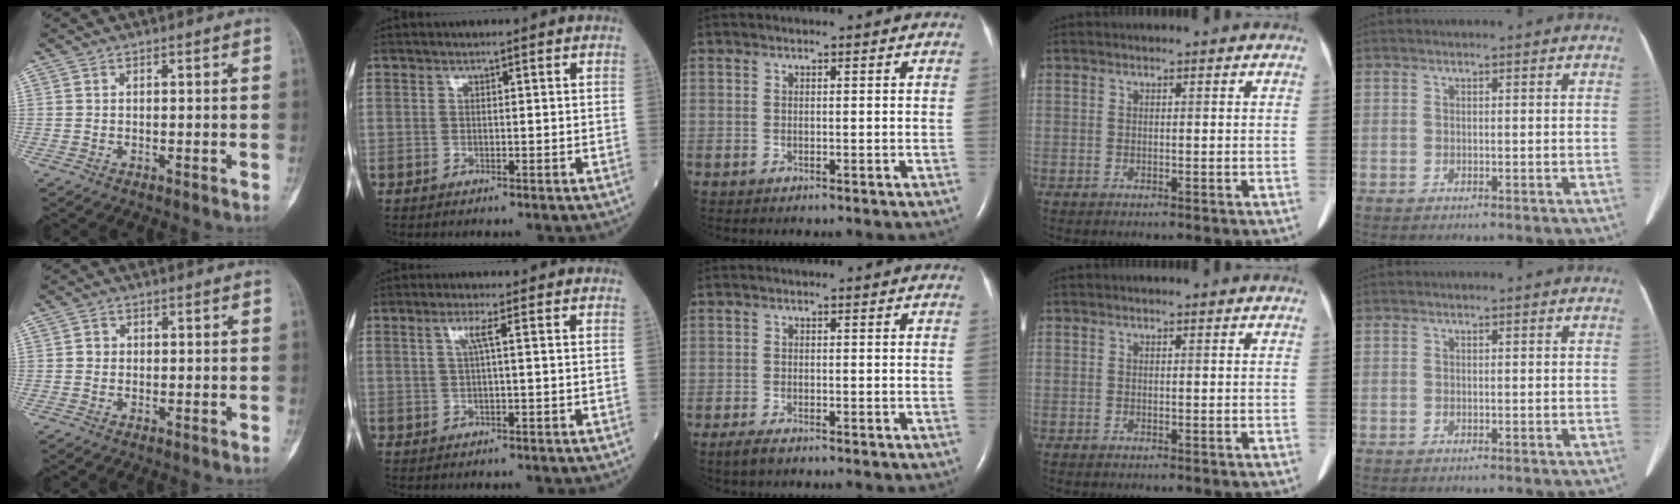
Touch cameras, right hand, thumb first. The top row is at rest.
{"thumb": {"total": 1.3, "force": [0.0, 1.2, 0.4], "torque": [0.001, 0.005, -0.002]}, "index": {"total": 2.0, "force": [0.5, -0.4, 2.0], "torque": [-0.042, 0.005, 0.010]}, "middle": {"total": 1.5, "force": [-1.1, 0.2, 1.0], "torque": [-0.031, -0.006, -0.023]}}